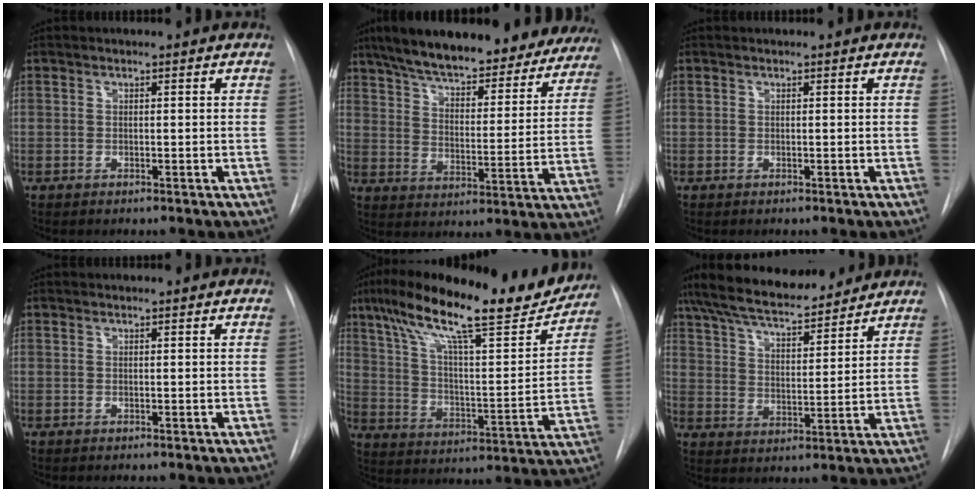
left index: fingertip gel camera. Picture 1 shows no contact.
{"total": 28.6, "force": [24.2, 7.7, 13.1], "torque": [-0.210, -0.007, 0.315]}
{"total": 0.0}
{"total": 0.0}
{"total": 23.7, "force": [18.7, 3.4, 14.1], "torque": [-0.239, 0.008, 0.282]}
{"total": 17.5, "force": [15.0, 3.9, 8.0], "torque": [-0.147, 0.033, 0.243]}